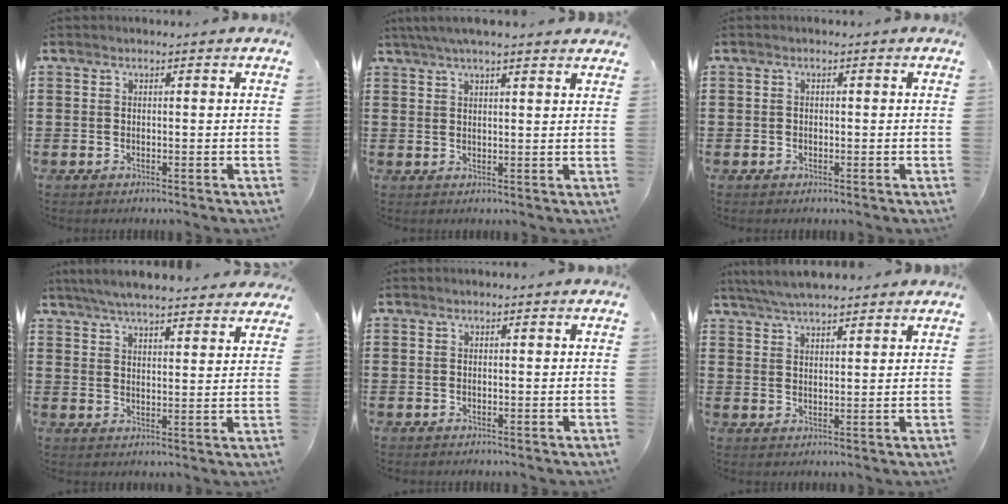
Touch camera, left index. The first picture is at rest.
{"total": 4.1, "force": [3.4, 0.3, 2.3], "torque": [-0.052, 0.002, 0.062]}
{"total": 0.7, "force": [-0.3, 0.6, 0.1], "torque": [-0.005, 0.003, -0.007]}
{"total": 5.6, "force": [5.3, 0.2, 1.7], "torque": [-0.050, -0.018, 0.096]}
{"total": 0.0}
{"total": 4.8, "force": [4.5, 0.5, 1.7], "torque": [-0.044, -0.007, 0.083]}